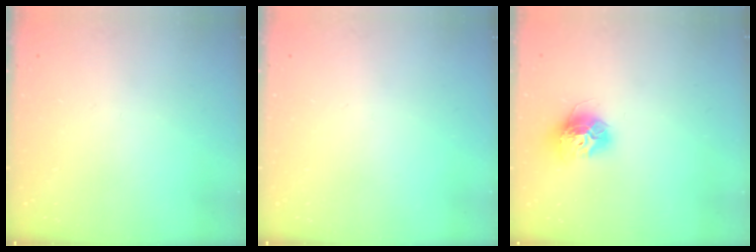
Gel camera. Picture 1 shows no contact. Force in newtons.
{"total": 0.0}
{"total": 12.0, "press": 11.9, "slide": 1.1}